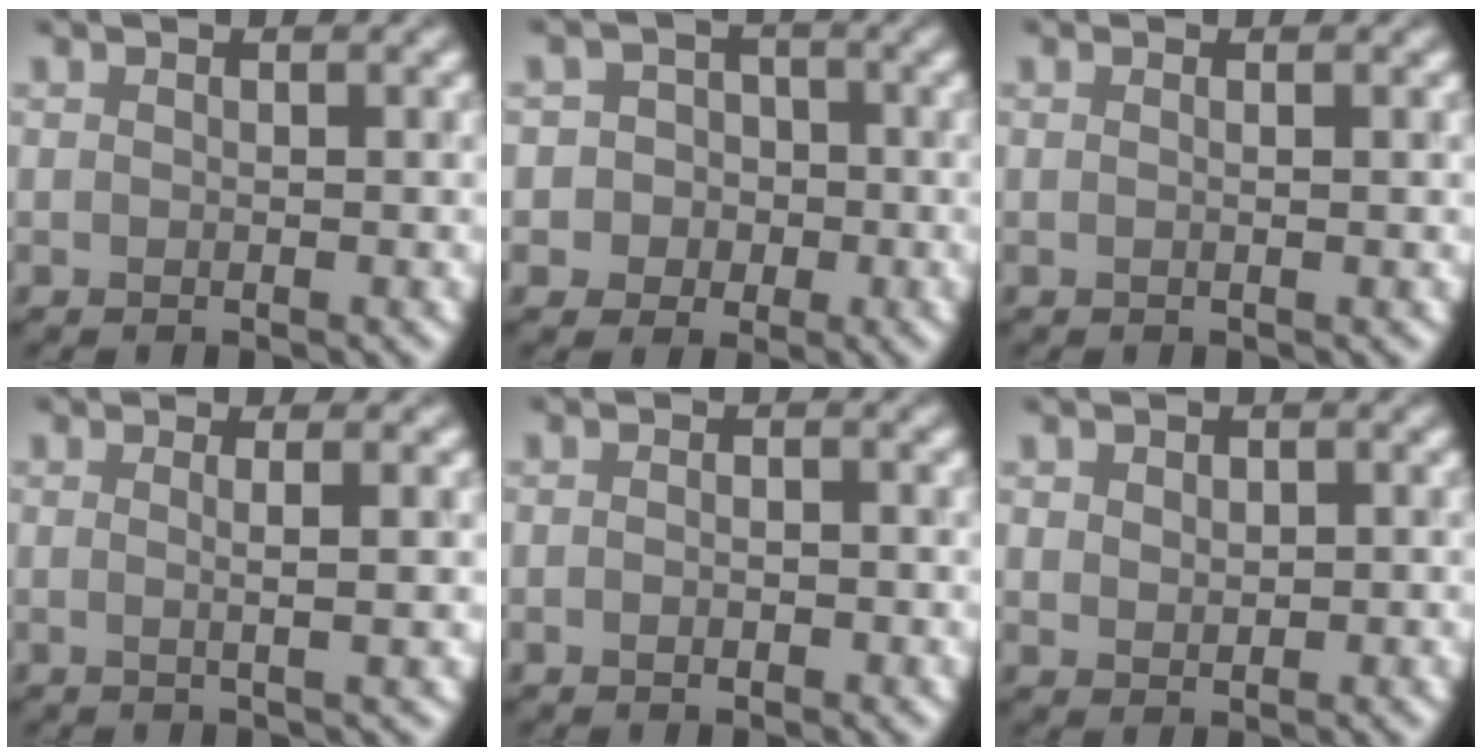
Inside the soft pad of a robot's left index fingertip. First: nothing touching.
{"total": 4.0, "force": [-1.0, 3.8, 0.3], "torque": [0.026, 0.017, -0.036]}
{"total": 1.5, "force": [0.5, 0.8, 1.2], "torque": [-0.001, 0.002, -0.018]}
{"total": 3.0, "force": [0.5, 1.1, 2.7], "torque": [-0.021, 0.009, -0.021]}
{"total": 1.6, "force": [-0.5, 0.9, 1.2], "torque": [0.001, 0.005, -0.019]}
{"total": 1.1, "force": [0.3, 0.9, 0.5], "torque": [-0.006, 0.001, 0.015]}